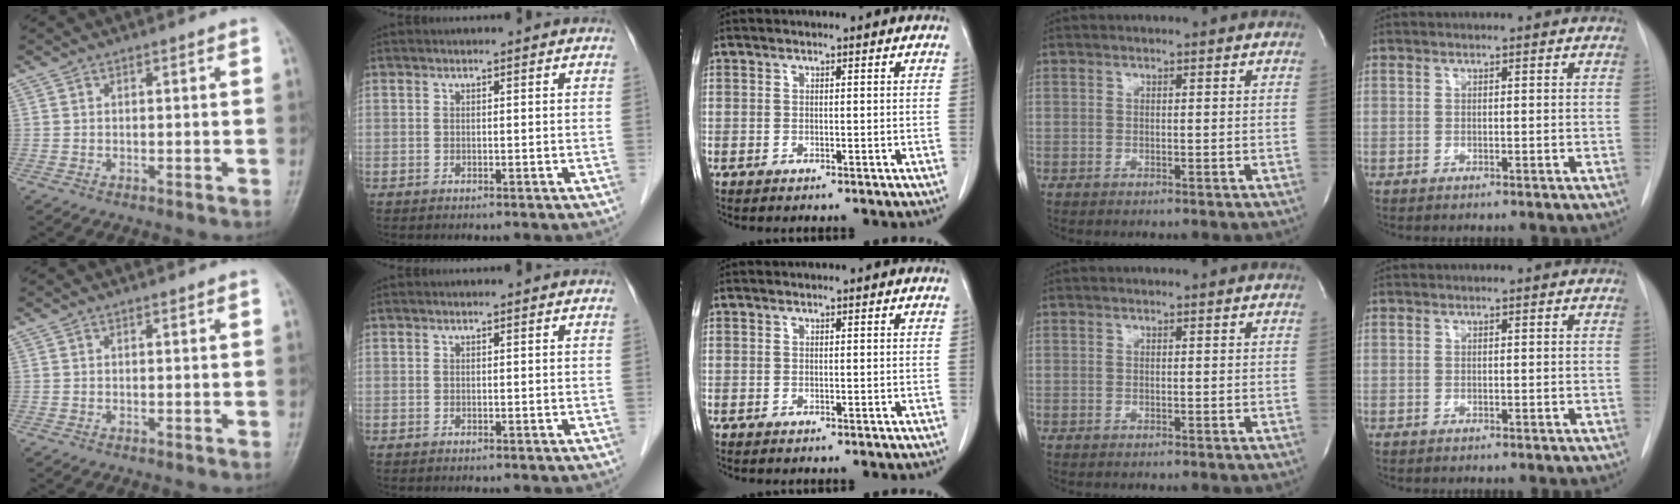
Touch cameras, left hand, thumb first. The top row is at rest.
{}